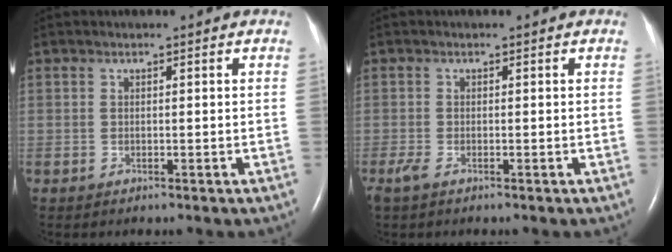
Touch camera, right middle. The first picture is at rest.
{"total": 1.5, "force": [-1.0, 0.4, 1.1], "torque": [-0.034, -0.006, -0.021]}